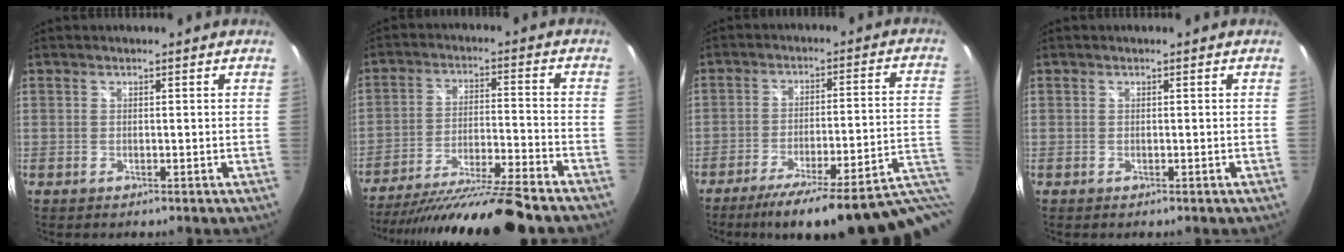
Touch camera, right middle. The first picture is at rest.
{"total": 18.6, "force": [-16.3, -0.8, 8.9], "torque": [-0.172, -0.033, -0.264]}
{"total": 21.4, "force": [-15.1, 1.3, 15.0], "torque": [-0.191, -0.035, -0.196]}
{"total": 0.0}